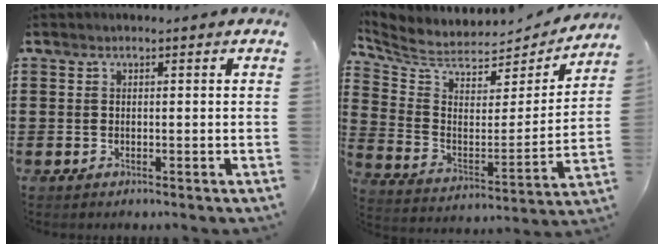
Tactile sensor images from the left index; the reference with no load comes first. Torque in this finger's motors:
{"motor_torque": [1.98, 0.16, 0.37, 0.11]}